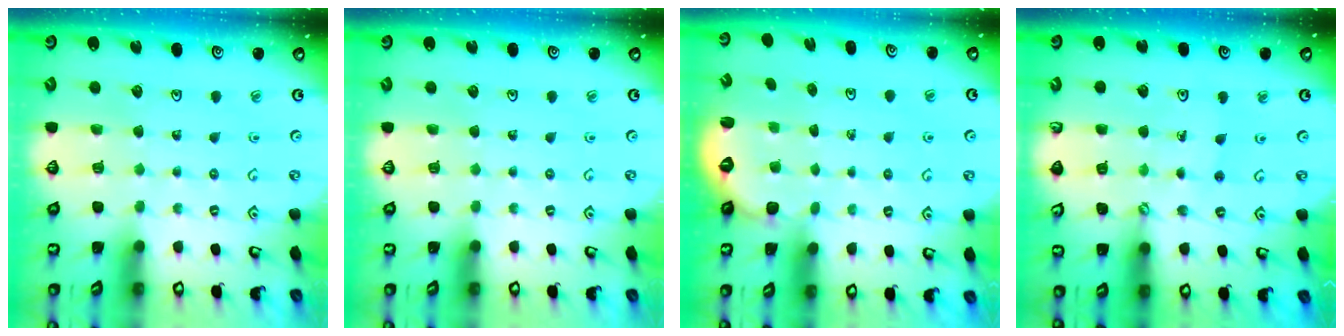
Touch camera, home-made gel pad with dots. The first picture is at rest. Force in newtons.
{"total": 0.0}
{"total": 2.4, "press": 1.9, "slide": 1.5}
{"total": 7.3, "press": 7.1, "slide": 1.7}